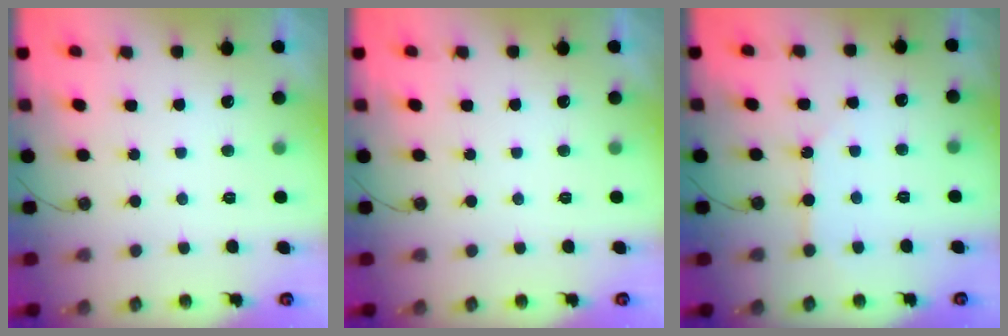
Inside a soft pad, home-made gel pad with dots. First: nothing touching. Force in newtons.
{"total": 0.0}
{"total": 3.1, "press": 3.1, "slide": 0.3}